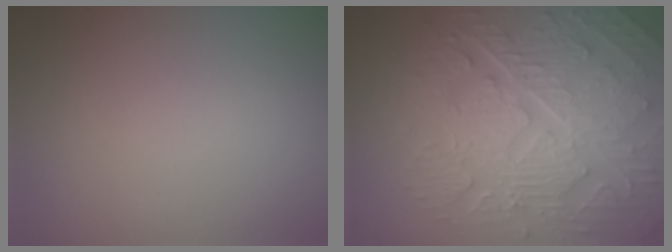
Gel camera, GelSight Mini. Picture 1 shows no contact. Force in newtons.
{"total": 10.3, "press": 6.9, "slide": 7.7}